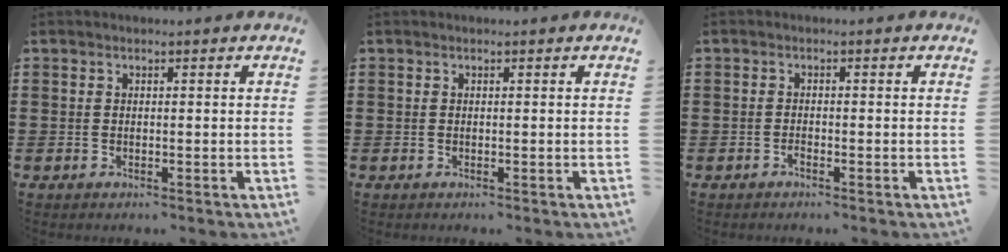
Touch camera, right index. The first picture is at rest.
{"total": 0.0}
{"total": 0.9, "force": [-0.8, 0.2, 0.4], "torque": [-0.011, -0.003, -0.014]}